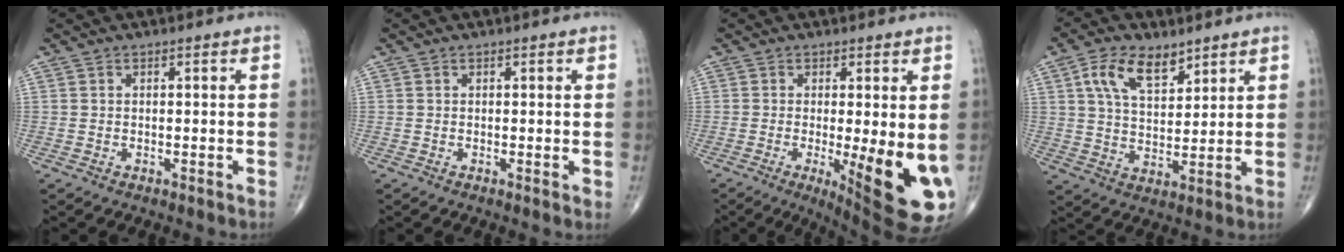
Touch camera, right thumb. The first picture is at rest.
{"total": 0.6, "force": [0.1, 0.1, 0.6], "torque": [-0.010, -0.003, -0.001]}
{"total": 14.2, "force": [-2.6, 3.5, 13.5], "torque": [-0.170, -0.029, -0.025]}
{"total": 9.7, "force": [5.3, 5.1, 6.3], "torque": [-0.098, -0.020, 0.100]}